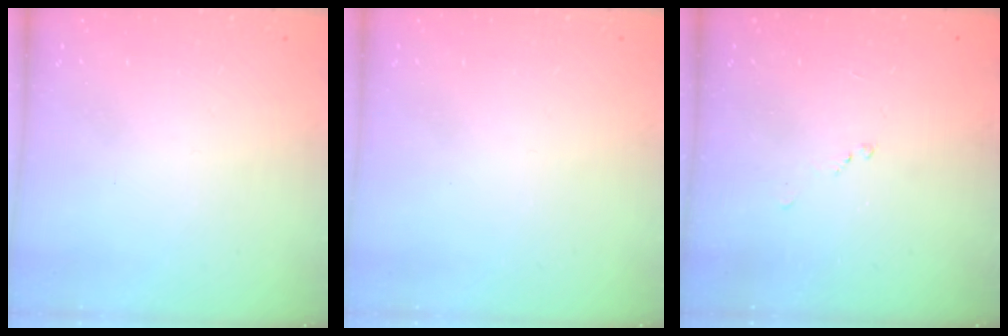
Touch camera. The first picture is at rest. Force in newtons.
{"total": 0.0}
{"total": 6.1, "press": 6.1, "slide": 0.7}